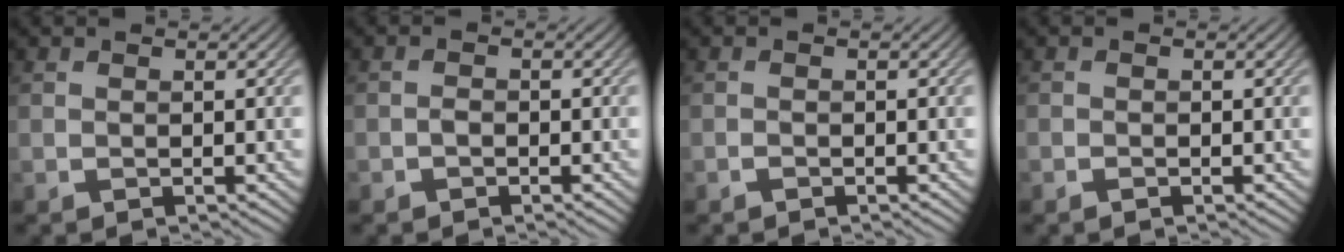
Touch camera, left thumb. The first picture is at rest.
{"total": 1.0, "force": [-0.6, 0.6, 0.5], "torque": [-0.010, 0.002, -0.013]}
{"total": 0.6, "force": [-0.5, 0.2, 0.3], "torque": [-0.004, 0.000, -0.010]}
{"total": 0.8, "force": [-0.6, 0.4, 0.4], "torque": [-0.007, -0.002, -0.010]}